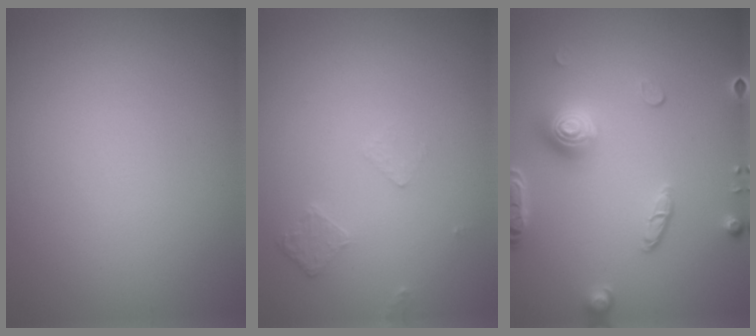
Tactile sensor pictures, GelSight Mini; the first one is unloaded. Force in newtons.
{"total": 0.8, "press": 0.6, "slide": 0.5}
{"total": 3.9, "press": 3.4, "slide": 1.9}